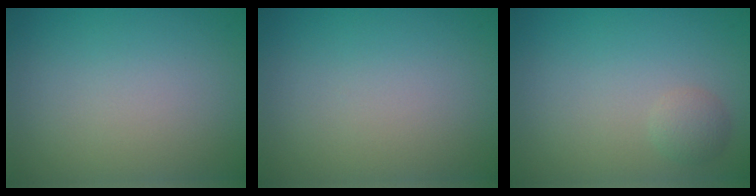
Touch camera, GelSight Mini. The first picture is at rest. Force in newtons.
{"total": 0.0}
{"total": 1.3, "press": 1.3, "slide": 0.0}